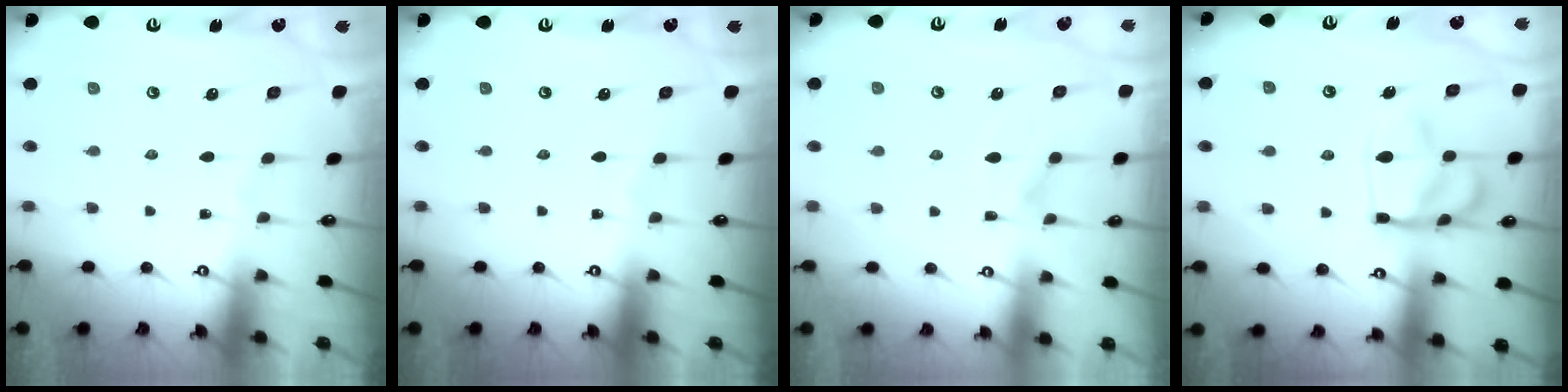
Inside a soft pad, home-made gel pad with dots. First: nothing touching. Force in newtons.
{"total": 0.0}
{"total": 2.2, "press": 1.7, "slide": 1.4}
{"total": 16.1, "press": 16.0, "slide": 1.7}